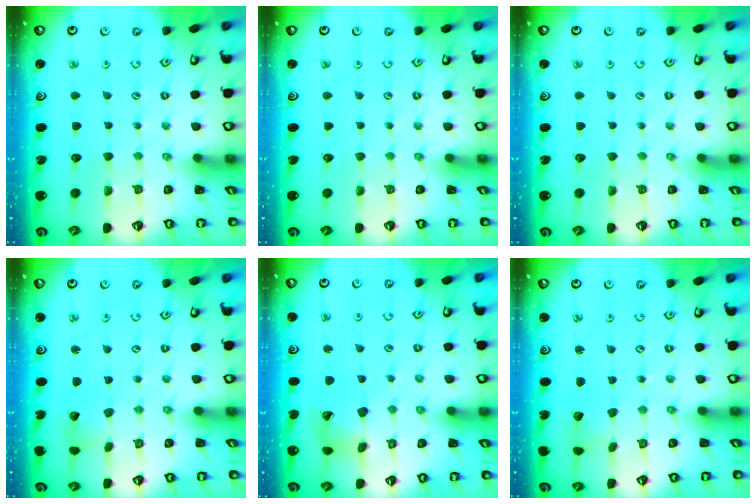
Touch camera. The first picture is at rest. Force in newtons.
{"total": 0.0}
{"total": 0.0}
{"total": 2.4, "press": 2.4, "slide": 0.3}
{"total": 12.8, "press": 12.7, "slide": 1.6}
{"total": 2.6, "press": 2.6, "slide": 0.1}